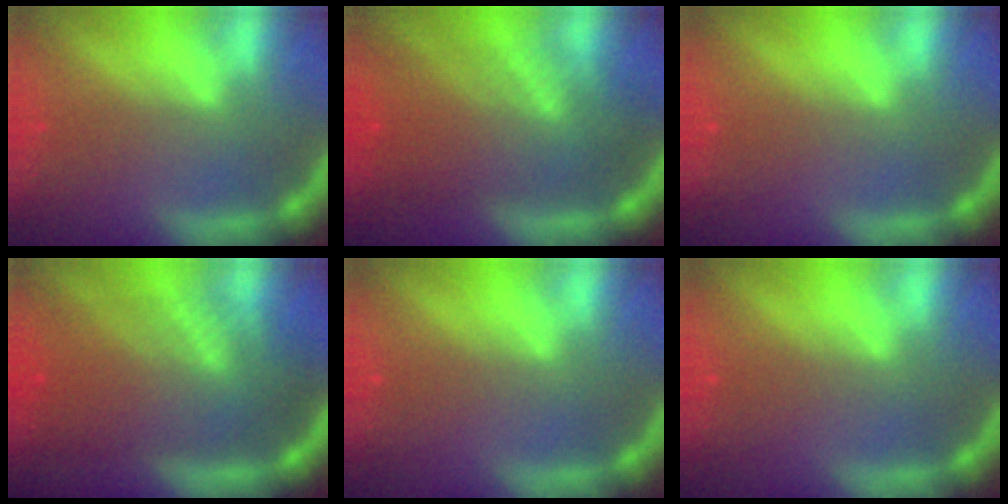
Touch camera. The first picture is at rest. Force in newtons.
{"total": 9.1}
{"total": 0.0}
{"total": 10.0}
{"total": 0.0}
{"total": 0.0}